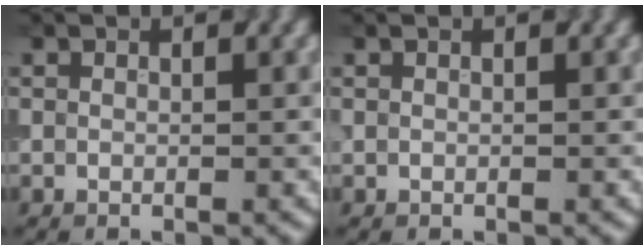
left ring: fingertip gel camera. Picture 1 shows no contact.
{"total": 0.0}